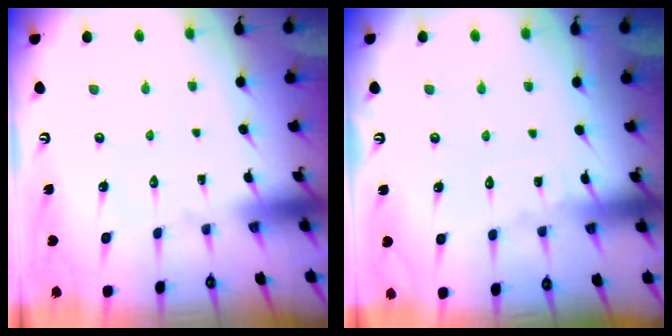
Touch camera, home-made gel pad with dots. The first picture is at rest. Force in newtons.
{"total": 3.5, "press": 3.5, "slide": 0.4}